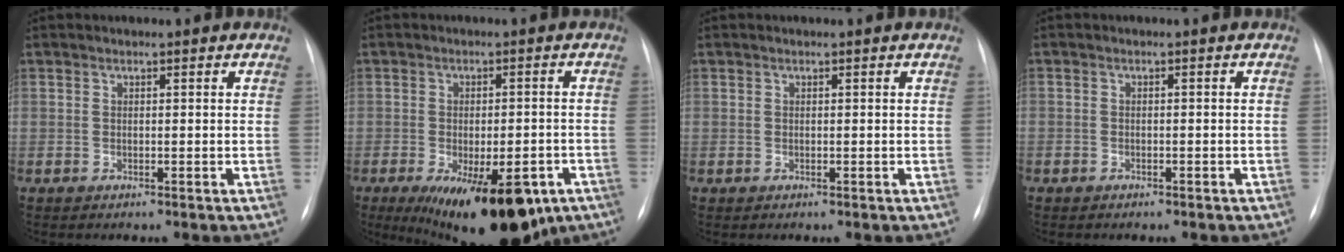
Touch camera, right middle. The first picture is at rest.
{"total": 18.4, "force": [-10.2, 7.5, 13.3], "torque": [-0.164, -0.013, -0.133]}
{"total": 0.0}
{"total": 1.3, "force": [-1.0, 0.8, 0.4], "torque": [-0.009, 0.003, -0.013]}